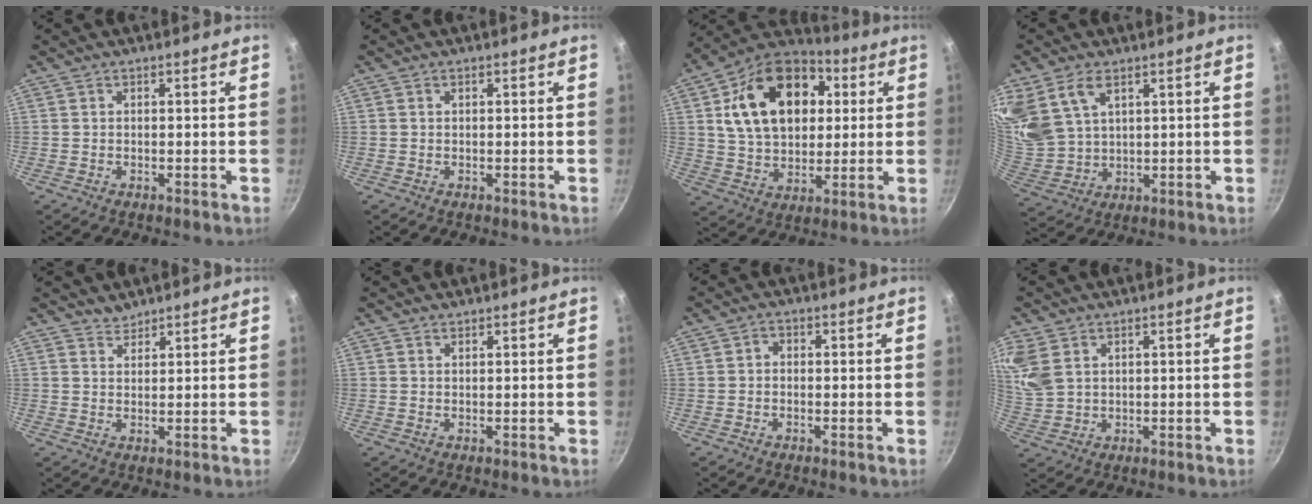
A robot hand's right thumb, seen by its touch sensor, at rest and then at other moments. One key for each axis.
{"total": 0.0}
{"total": 22.1, "fx": 5.3, "fy": 15.2, "fz": 15.1, "tx": -0.230, "ty": 0.012, "tz": 0.080}
{"total": 11.5, "fx": 6.1, "fy": 7.2, "fz": 6.6, "tx": -0.126, "ty": -0.023, "tz": 0.137}
{"total": 2.1, "fx": 2.0, "fy": 0.7, "fz": 0.0, "tx": 0.010, "ty": -0.009, "tz": 0.035}
{"total": 0.8, "fx": 0.7, "fy": 0.2, "fz": 0.0, "tx": 0.004, "ty": -0.008, "tz": 0.013}
{"total": 1.4, "fx": -0.2, "fy": 1.2, "fz": 0.7, "tx": -0.011, "ty": 0.008, "tz": -0.007}
{"total": 8.2, "fx": 3.8, "fy": 5.6, "fz": 4.6, "tx": -0.093, "ty": -0.007, "tz": 0.085}